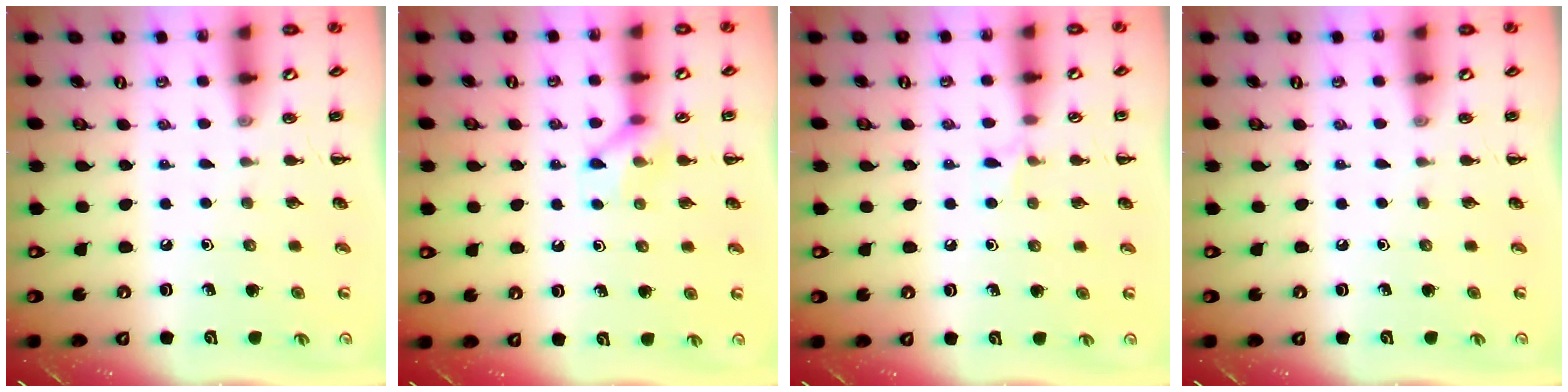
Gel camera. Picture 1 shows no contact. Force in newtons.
{"total": 7.9, "press": 7.9, "slide": 0.4}
{"total": 5.0, "press": 4.8, "slide": 1.4}
{"total": 0.0}